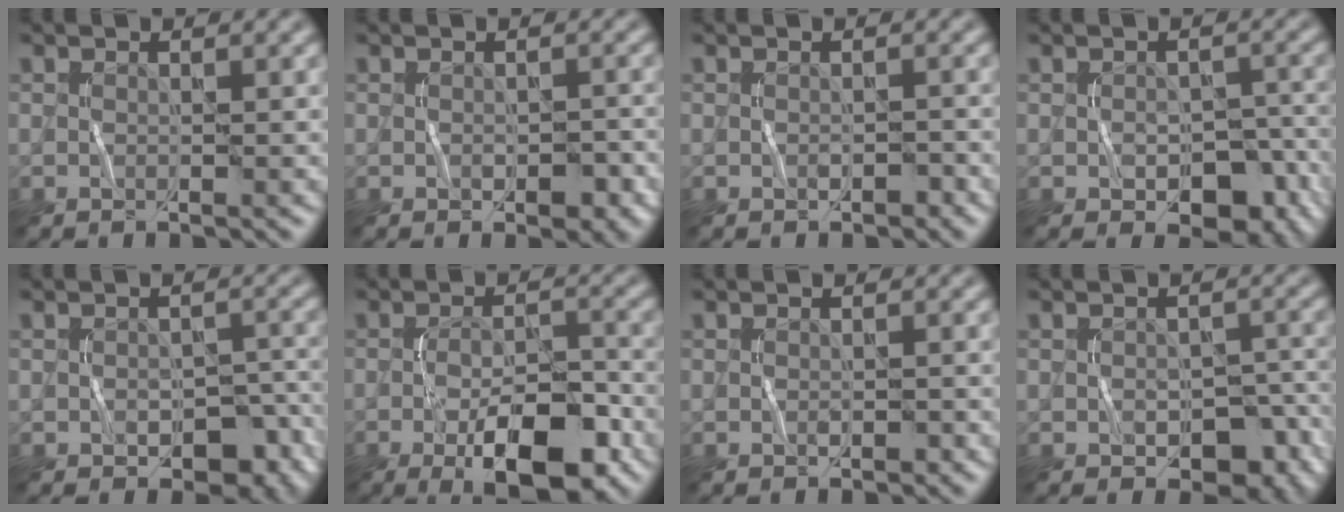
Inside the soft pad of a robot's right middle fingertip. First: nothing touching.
{"total": 2.1, "force": [-0.6, 1.2, 1.6], "torque": [-0.023, -0.003, -0.007]}
{"total": 0.9, "force": [-0.5, 0.6, 0.5], "torque": [-0.007, -0.001, -0.005]}
{"total": 5.1, "force": [-2.1, 3.3, 3.3], "torque": [-0.041, -0.007, -0.025]}
{"total": 5.3, "force": [-2.4, 3.4, 3.3], "torque": [-0.039, -0.002, -0.028]}
{"total": 8.6, "force": [-3.8, 3.2, 7.1], "torque": [-0.112, -0.002, -0.053]}
{"total": 0.6, "force": [-0.2, 0.4, 0.4], "torque": [-0.006, -0.002, -0.002]}
{"total": 5.6, "force": [-2.4, 3.6, 3.5], "torque": [-0.041, -0.007, -0.026]}